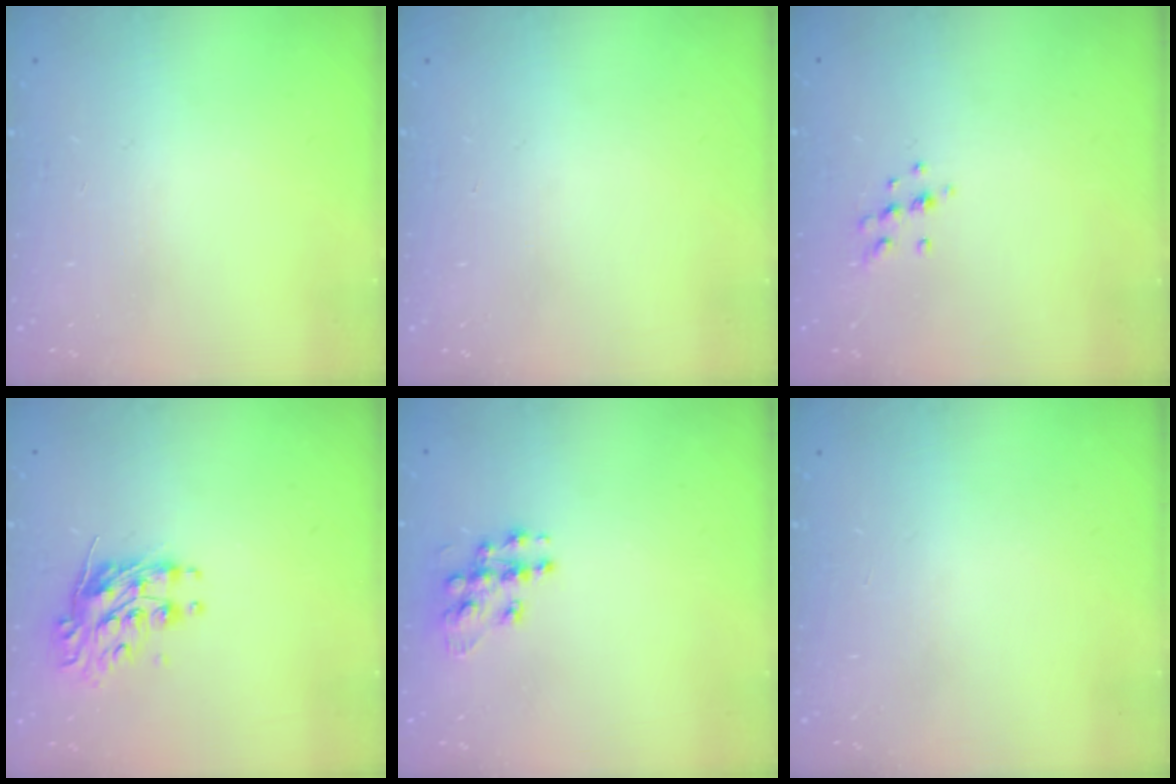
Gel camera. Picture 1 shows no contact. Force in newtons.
{"total": 0.0}
{"total": 6.9, "press": 6.8, "slide": 1.2}
{"total": 10.4, "press": 10.4, "slide": 0.5}
{"total": 10.2, "press": 10.2, "slide": 0.5}
{"total": 0.0}